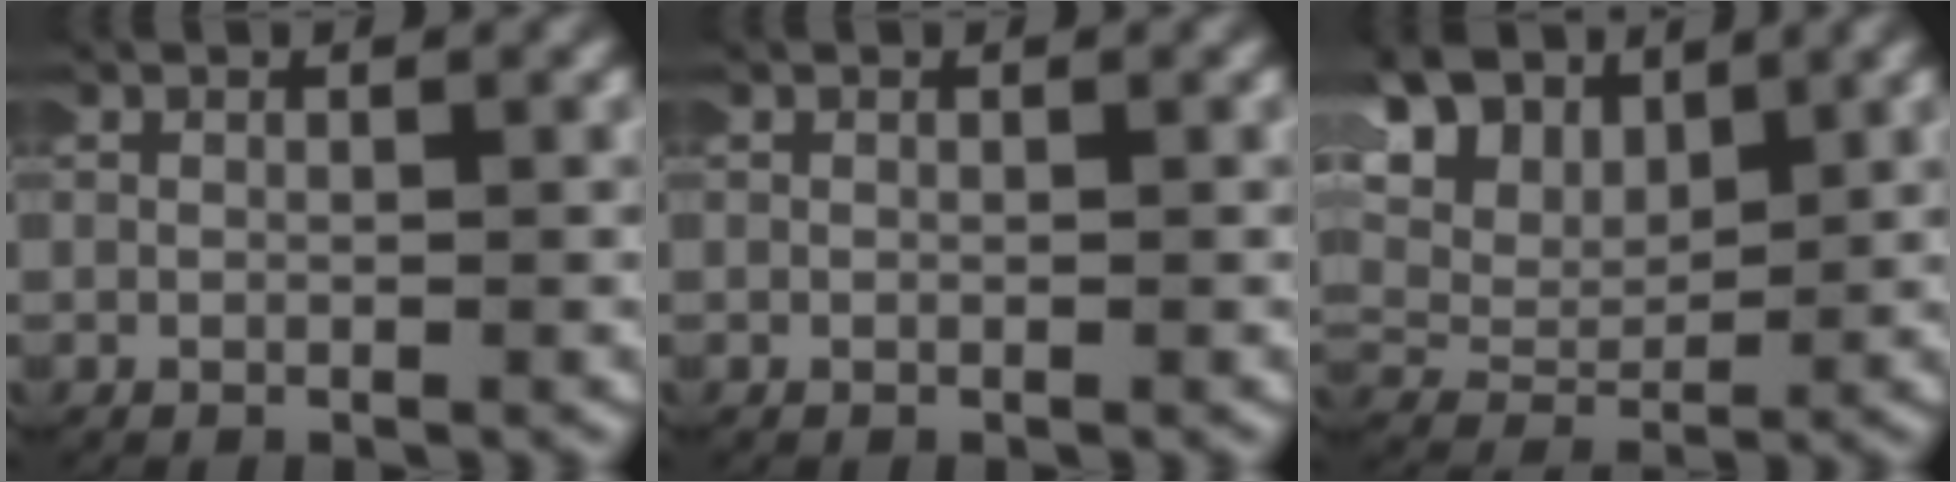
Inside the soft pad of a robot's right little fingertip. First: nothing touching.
{"total": 0.0}
{"total": 10.8, "force": [4.3, 7.7, 6.3], "torque": [-0.139, 0.007, 0.064]}